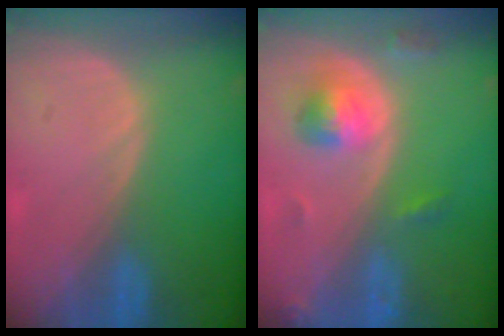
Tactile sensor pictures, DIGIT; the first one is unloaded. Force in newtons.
{"total": 5.1, "press": 5.0, "slide": 1.0}